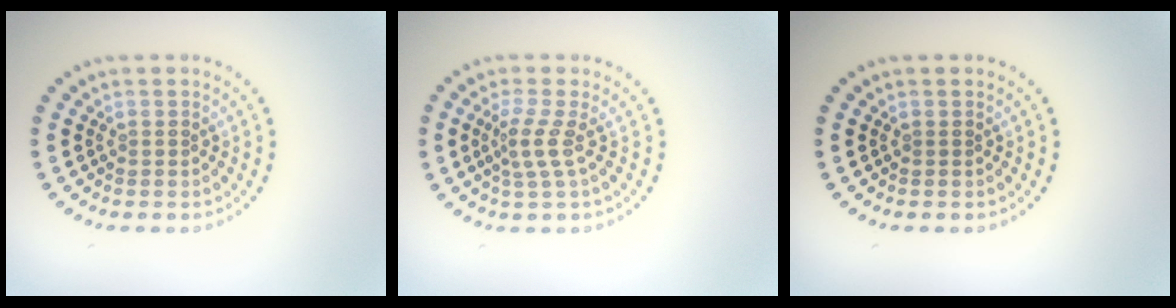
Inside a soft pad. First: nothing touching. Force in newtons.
{"total": 2.2, "press": 1.4, "slide": 1.6}
{"total": 0.0}